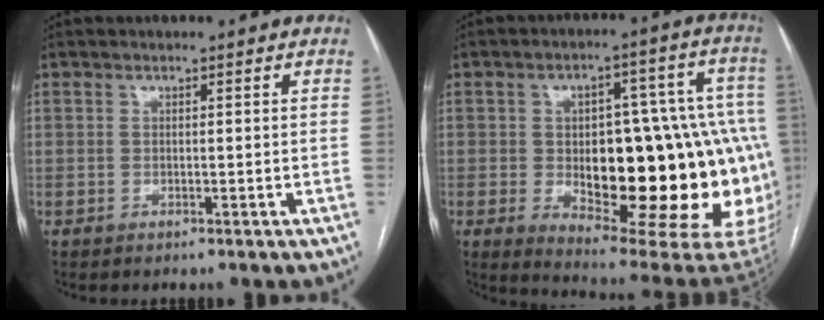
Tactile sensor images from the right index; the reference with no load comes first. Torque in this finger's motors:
{"motor_torque": [1.45, -0.69, 0.87, 0.21]}